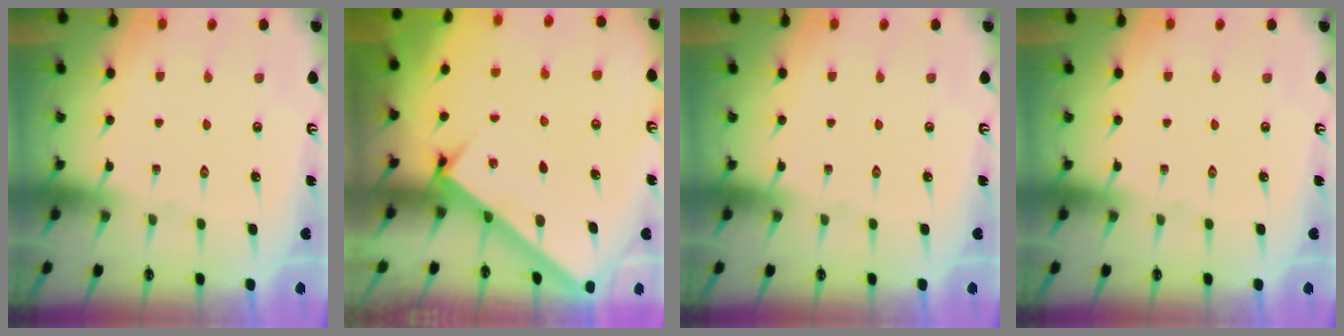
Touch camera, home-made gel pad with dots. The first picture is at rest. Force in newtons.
{"total": 2.9, "press": 2.9, "slide": 0.2}
{"total": 0.0}
{"total": 0.0}